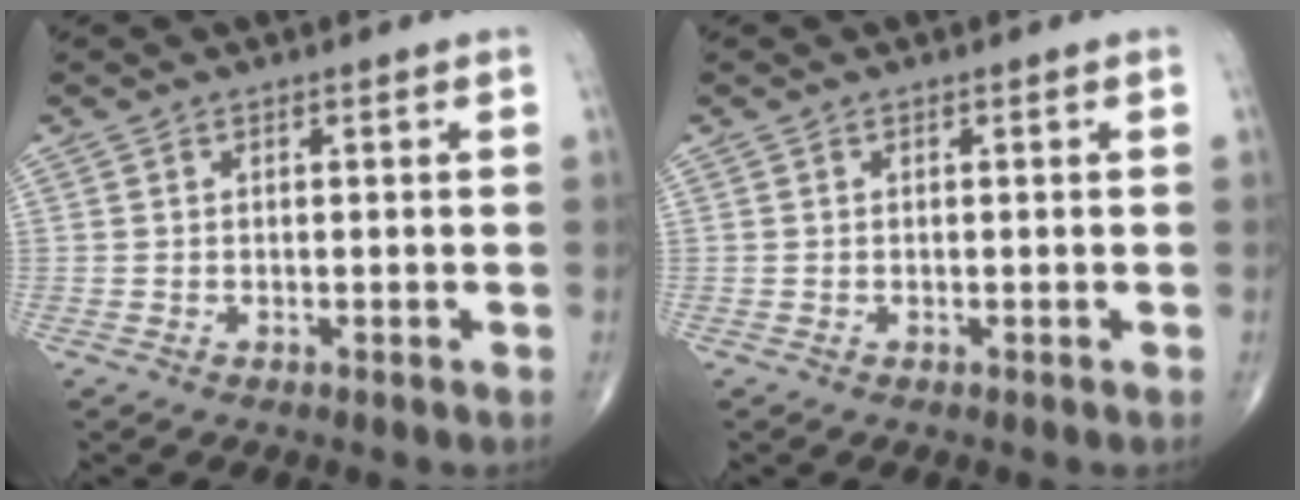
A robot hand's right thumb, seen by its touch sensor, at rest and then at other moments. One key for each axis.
{"total": 0.0}